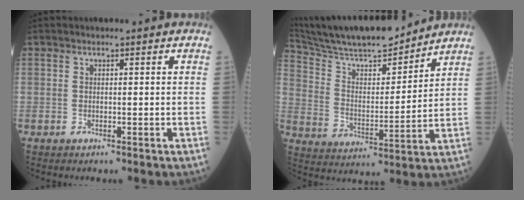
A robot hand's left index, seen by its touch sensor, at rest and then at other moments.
{"total": 17.3, "force": [15.8, 2.0, 6.8], "torque": [-0.129, 0.002, 0.266]}